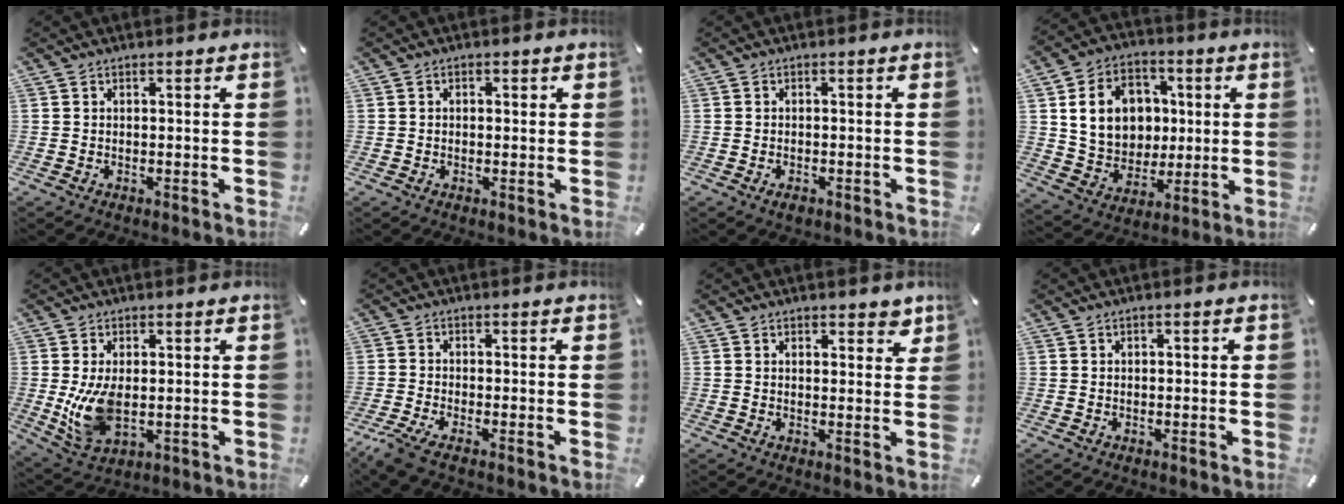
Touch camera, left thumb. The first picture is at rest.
{"total": 1.2, "force": [-0.1, 1.0, 0.7], "torque": [-0.014, 0.006, -0.003]}
{"total": 1.9, "force": [-1.0, 0.9, 1.3], "torque": [-0.023, 0.002, -0.017]}
{"total": 14.5, "force": [2.7, 12.5, 6.9], "torque": [-0.125, 0.006, 0.057]}
{"total": 9.6, "force": [-0.1, 5.8, 7.6], "torque": [-0.169, -0.016, -0.005]}
{"total": 3.5, "force": [-2.2, 0.5, 2.6], "torque": [-0.055, -0.006, -0.038]}
{"total": 3.1, "force": [2.1, 1.7, 1.4], "torque": [-0.008, -0.007, 0.033]}
{"total": 0.7, "force": [0.0, 0.4, 0.6], "torque": [-0.010, 0.002, -0.001]}